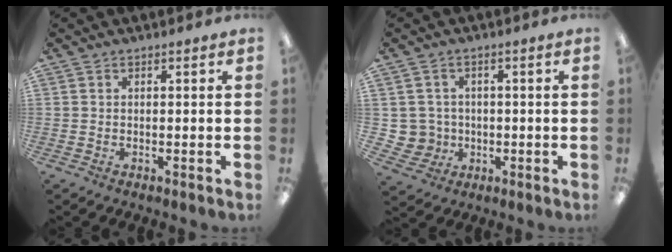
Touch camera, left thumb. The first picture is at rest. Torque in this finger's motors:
{"motor_torque": [-0.24, 0.28, -0.15, 0.08, -0.04]}